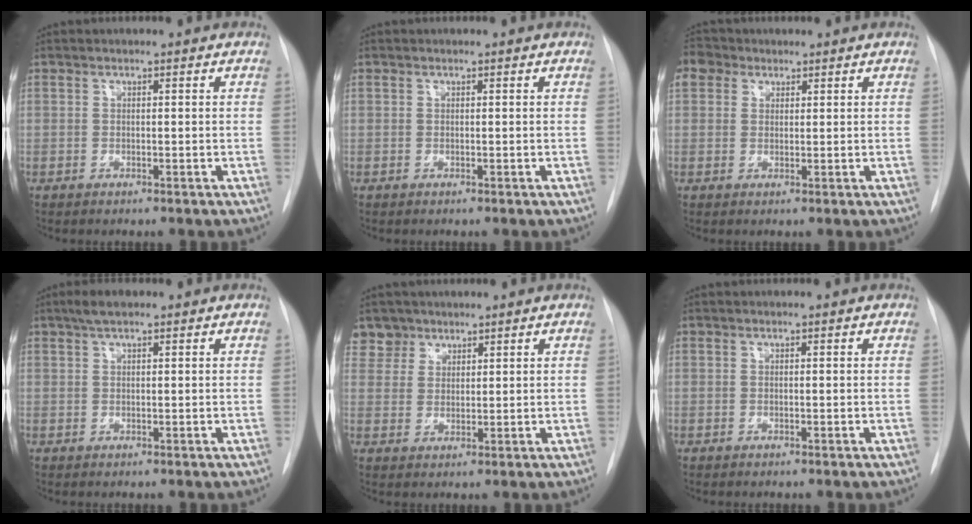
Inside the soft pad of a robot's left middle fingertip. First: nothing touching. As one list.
[{"total": 1.5, "force": [-0.5, -0.7, -1.2], "torque": [0.024, -0.009, -0.007]}, {"total": 3.8, "force": [2.0, 3.0, 1.0], "torque": [-0.023, 0.017, 0.037]}, {"total": 2.8, "force": [1.9, 0.7, 1.9], "torque": [-0.039, 0.013, 0.034]}, {"total": 4.2, "force": [3.2, 2.6, -0.5], "torque": [0.022, 0.003, 0.059]}, {"total": 0.0}]